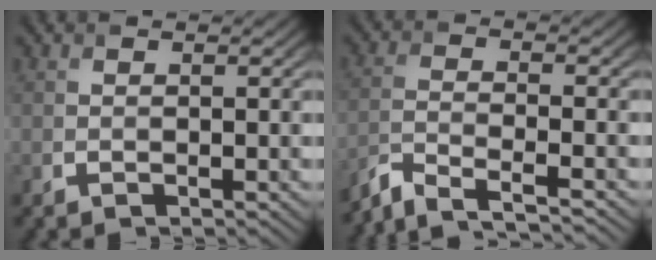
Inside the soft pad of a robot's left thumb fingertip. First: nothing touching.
{"total": 4.8, "force": [-4.3, 0.5, 2.1], "torque": [-0.037, -0.004, -0.095]}